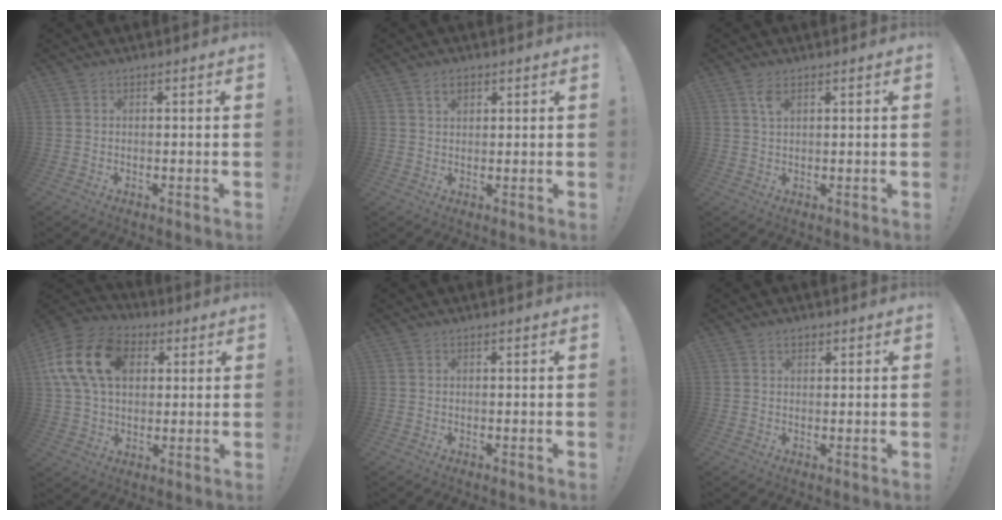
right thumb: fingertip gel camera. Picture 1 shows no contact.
{"total": 3.1, "force": [1.6, 1.9, 1.9], "torque": [-0.025, -0.002, 0.027]}
{"total": 3.0, "force": [1.4, 1.2, 2.3], "torque": [-0.041, -0.002, 0.024]}
{"total": 18.1, "force": [5.3, 12.8, 11.6], "torque": [-0.210, -0.002, 0.100]}
{"total": 0.0}
{"total": 1.7, "force": [1.0, 1.1, 0.9], "torque": [-0.011, 0.001, 0.016]}